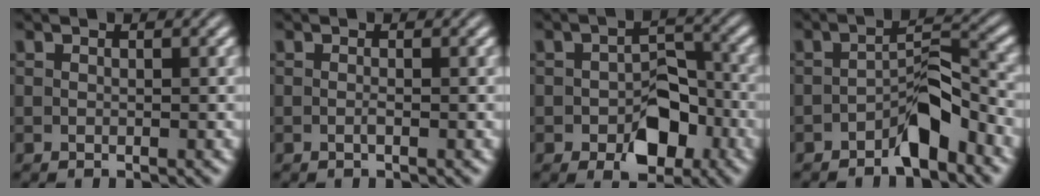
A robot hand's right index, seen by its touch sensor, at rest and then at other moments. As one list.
[{"total": 0.6, "force": [-0.5, 0.0, 0.3], "torque": [-0.006, -0.002, -0.009]}, {"total": 4.9, "force": [-2.1, 2.8, 3.5], "torque": [-0.017, -0.010, -0.030]}, {"total": 3.4, "force": [-2.4, 0.1, 2.4], "torque": [-0.021, -0.004, -0.035]}]